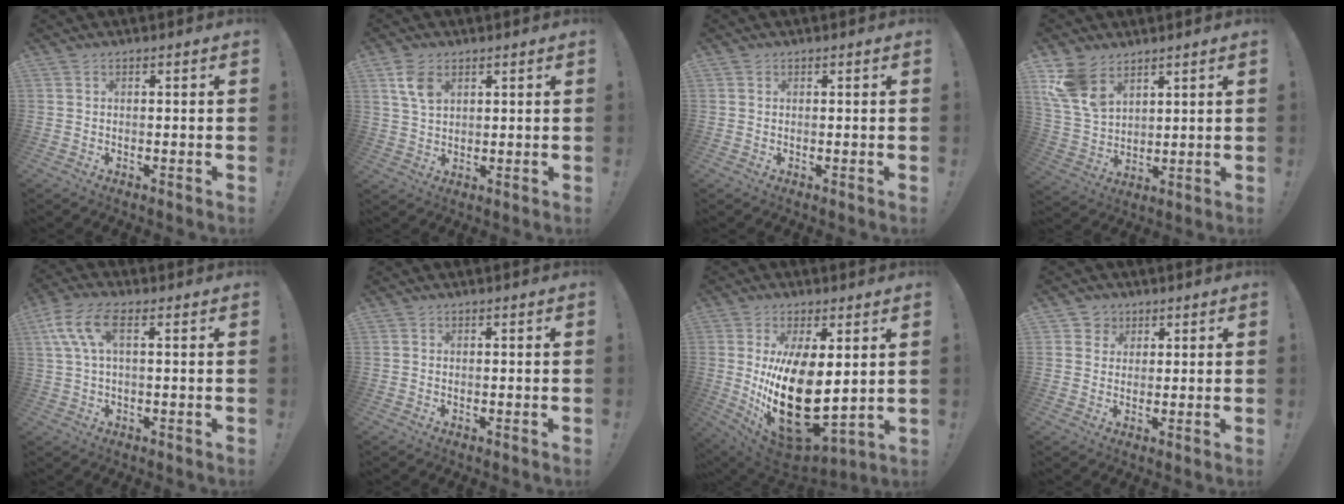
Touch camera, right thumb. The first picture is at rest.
{"total": 6.5, "force": [3.2, 4.0, 4.1], "torque": [-0.076, -0.006, 0.063]}
{"total": 0.6, "force": [0.3, 0.4, 0.0], "torque": [0.006, -0.002, 0.005]}
{"total": 12.2, "force": [7.6, 7.5, 5.9], "torque": [-0.125, -0.032, 0.154]}
{"total": 9.5, "force": [3.1, 4.1, 8.0], "torque": [-0.163, -0.002, 0.063]}
{"total": 0.0}
{"total": 22.7, "force": [1.3, 11.7, 19.3], "torque": [-0.350, -0.046, 0.040]}
{"total": 4.0, "force": [1.7, 3.5, 0.5], "torque": [-0.007, -0.011, 0.030]}